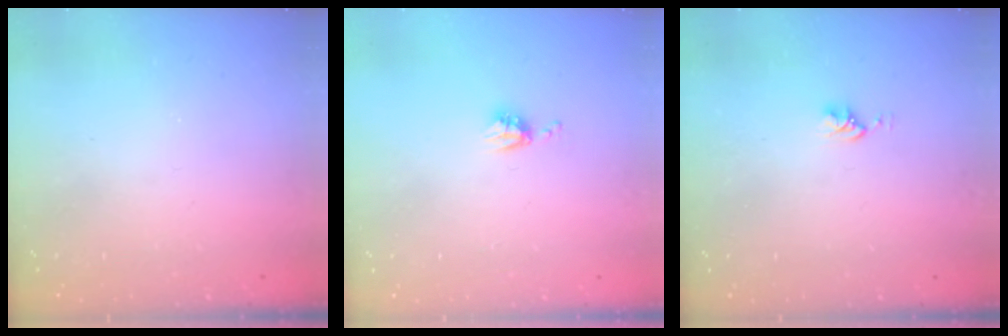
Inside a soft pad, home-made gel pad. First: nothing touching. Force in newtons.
{"total": 3.8, "press": 3.8, "slide": 0.6}
{"total": 3.0, "press": 3.0, "slide": 0.4}